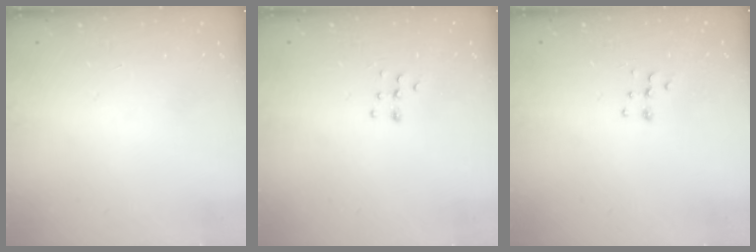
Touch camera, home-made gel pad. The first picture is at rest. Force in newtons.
{"total": 5.9, "press": 5.9, "slide": 0.4}
{"total": 6.2, "press": 6.1, "slide": 0.7}